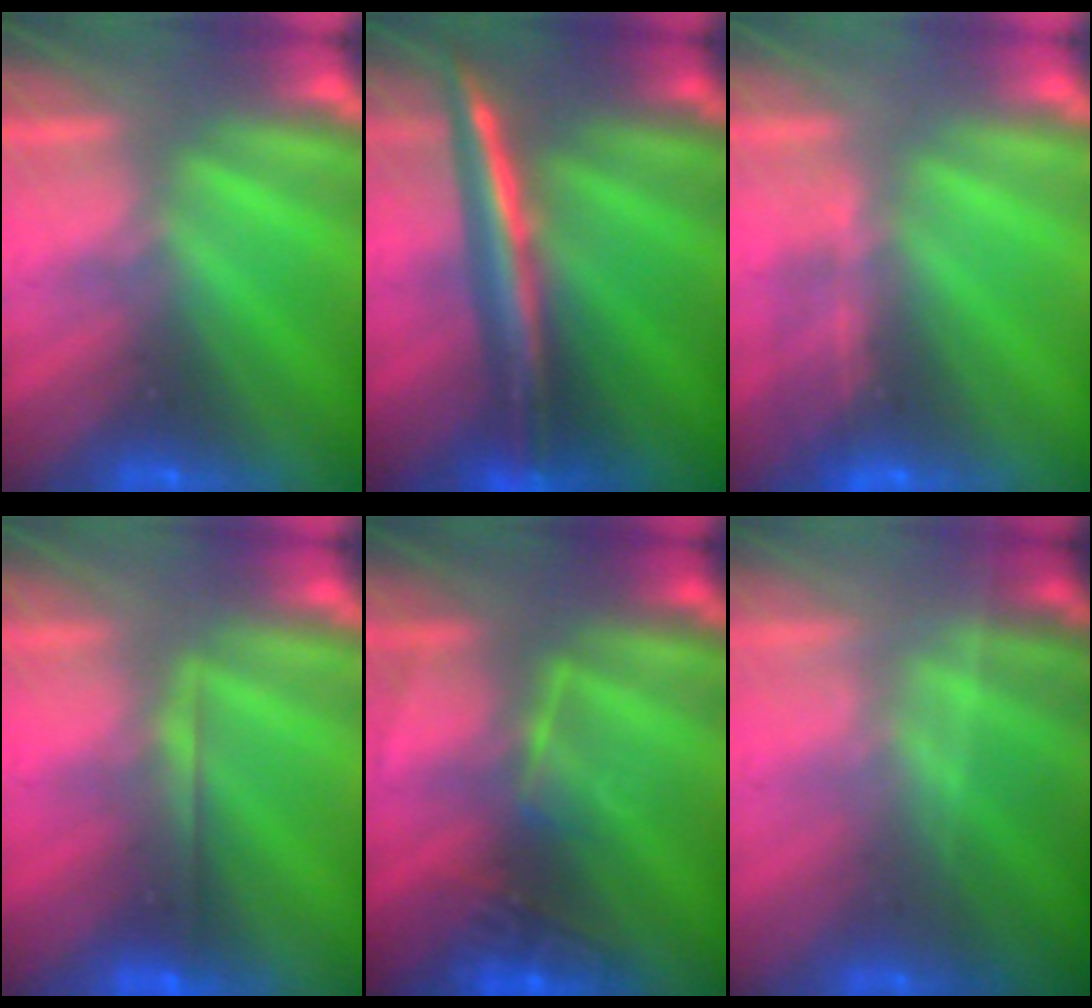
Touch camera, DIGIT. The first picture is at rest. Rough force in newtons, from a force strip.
{"total": 2.9}
{"total": 1.3}
{"total": 2.6}
{"total": 2.7}
{"total": 1.6}